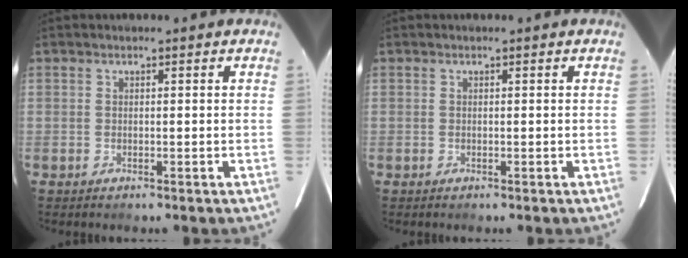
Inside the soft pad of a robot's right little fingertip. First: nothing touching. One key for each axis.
{"total": 0.0}